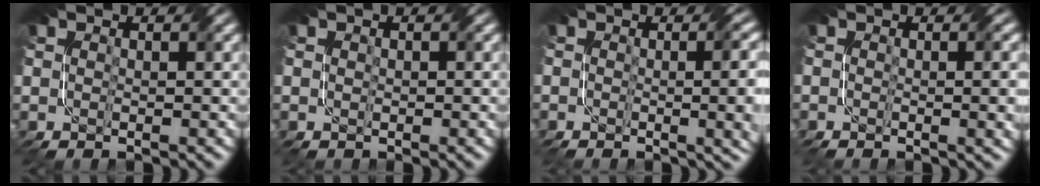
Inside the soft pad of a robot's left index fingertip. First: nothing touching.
{"total": 1.4, "force": [-1.0, 0.0, -1.0], "torque": [0.016, -0.003, 0.004]}
{"total": 6.1, "force": [-1.6, 2.6, 5.2], "torque": [-0.016, 0.002, -0.008]}
{"total": 3.5, "force": [-1.3, 1.4, 2.9], "torque": [0.002, 0.007, -0.008]}